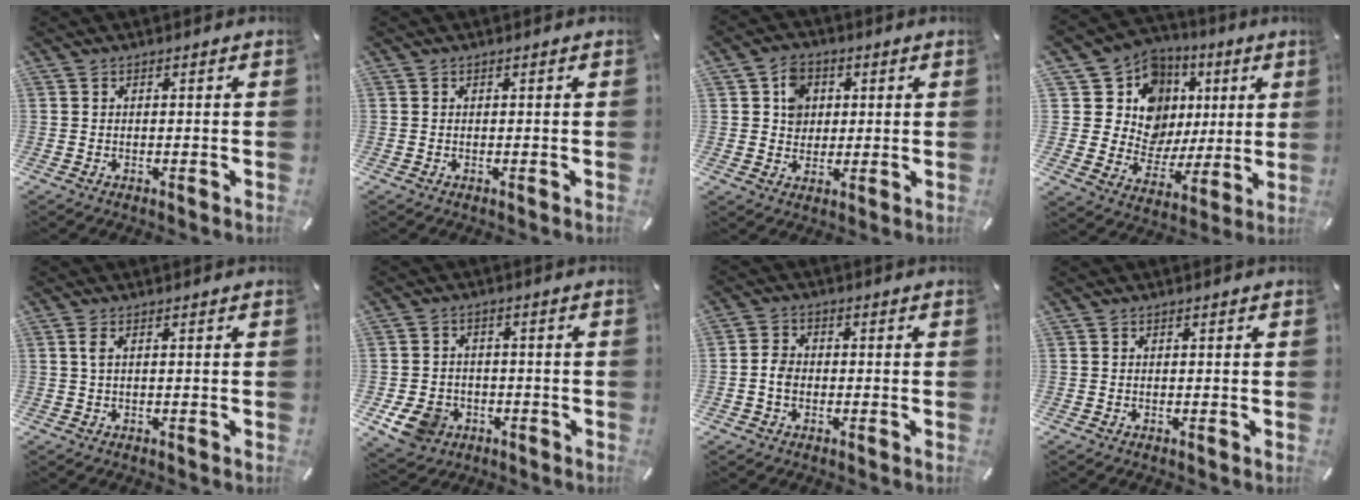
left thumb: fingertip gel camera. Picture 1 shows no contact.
{"total": 0.0}
{"total": 6.2, "force": [1.3, 5.6, 2.2], "torque": [-0.034, 0.004, 0.021]}
{"total": 14.2, "force": [4.3, 12.9, 4.3], "torque": [-0.061, -0.044, 0.096]}
{"total": 1.5, "force": [0.3, 0.2, 1.4], "torque": [-0.030, 0.000, 0.005]}
{"total": 8.0, "force": [-3.1, 6.7, 3.2], "torque": [-0.078, 0.017, -0.058]}
{"total": 3.4, "force": [-0.8, 2.7, 1.9], "torque": [-0.036, 0.007, -0.016]}
{"total": 0.0}